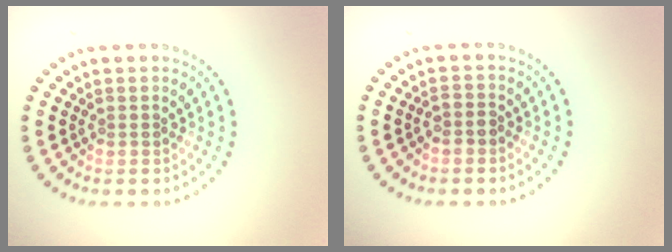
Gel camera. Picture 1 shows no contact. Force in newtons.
{"total": 1.3, "press": 1.1, "slide": 0.7}